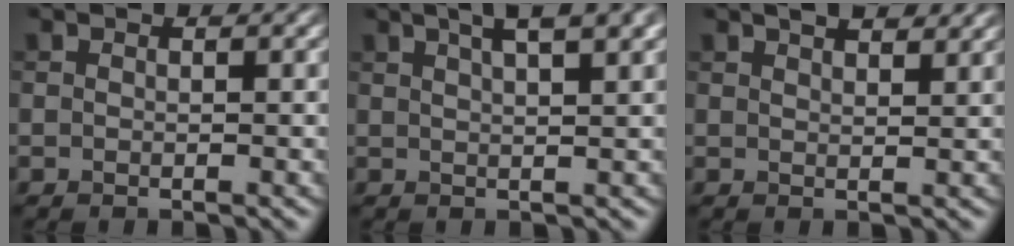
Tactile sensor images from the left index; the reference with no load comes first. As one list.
[{"total": 7.6, "force": [4.5, 2.8, 5.5], "torque": [-0.052, 0.039, 0.036]}, {"total": 3.8, "force": [2.8, 1.3, 2.2], "torque": [-0.015, 0.010, 0.024]}]